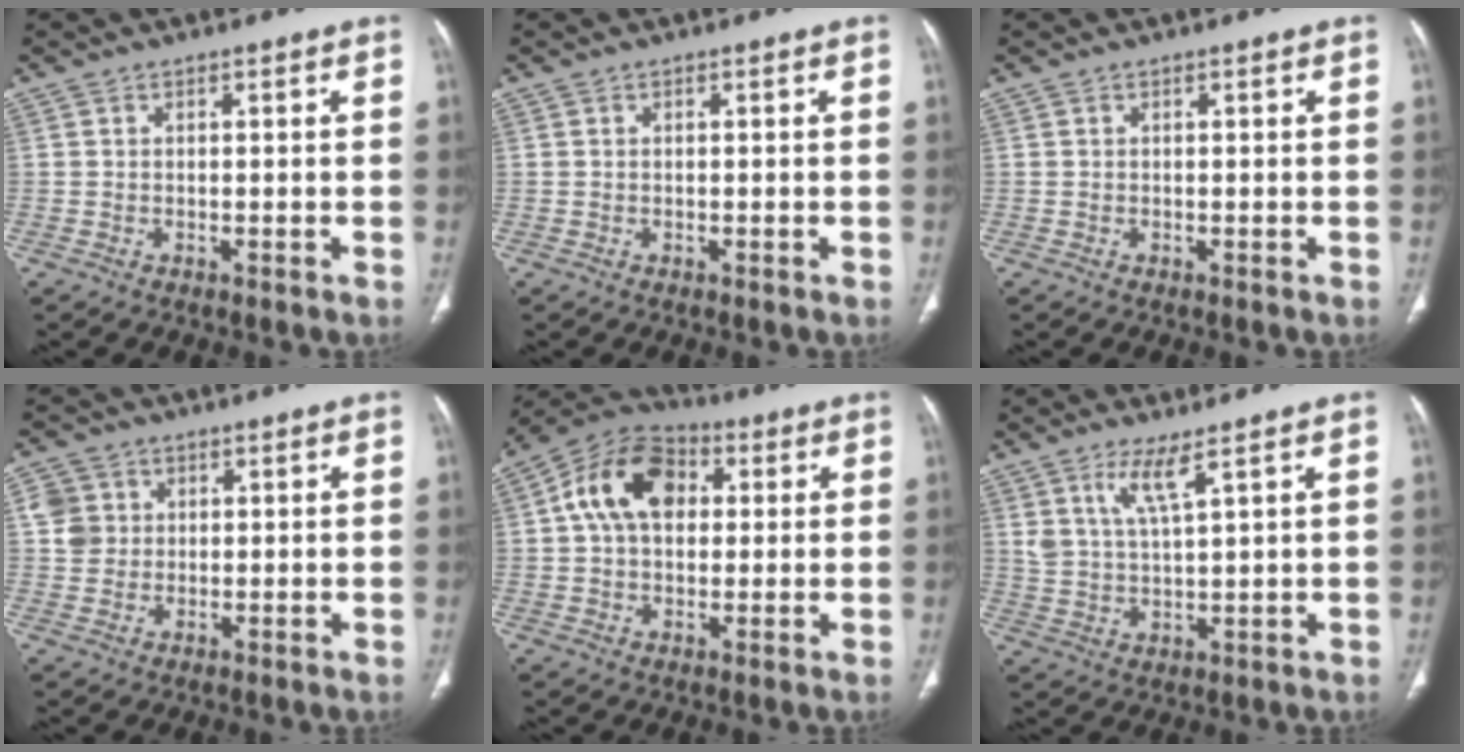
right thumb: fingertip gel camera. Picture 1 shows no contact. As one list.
[{"total": 0.0}, {"total": 0.0}, {"total": 4.7, "force": [1.0, 4.4, 1.1], "torque": [0.000, 0.002, 0.018]}, {"total": 13.7, "force": [2.8, 9.4, 9.5], "torque": [-0.148, 0.023, 0.036]}, {"total": 5.6, "force": [3.6, 0.9, 4.3], "torque": [-0.092, -0.027, 0.080]}]